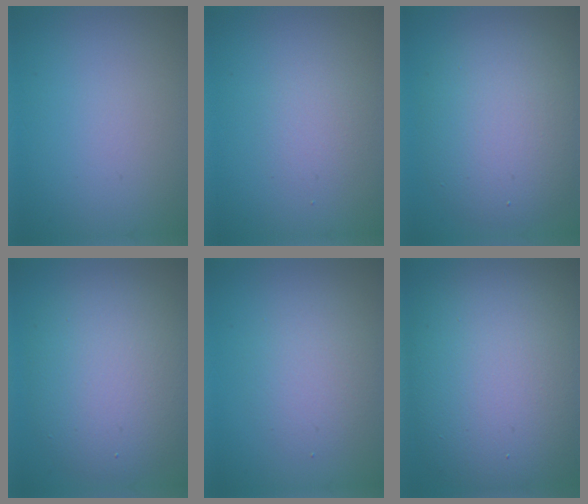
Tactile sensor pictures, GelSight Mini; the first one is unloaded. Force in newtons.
{"total": 1.6, "press": 1.6, "slide": 0.1}
{"total": 7.5, "press": 7.5, "slide": 0.3}
{"total": 7.9, "press": 7.9, "slide": 0.4}
{"total": 2.6, "press": 2.6, "slide": 0.1}
{"total": 13.9, "press": 13.8, "slide": 1.1}